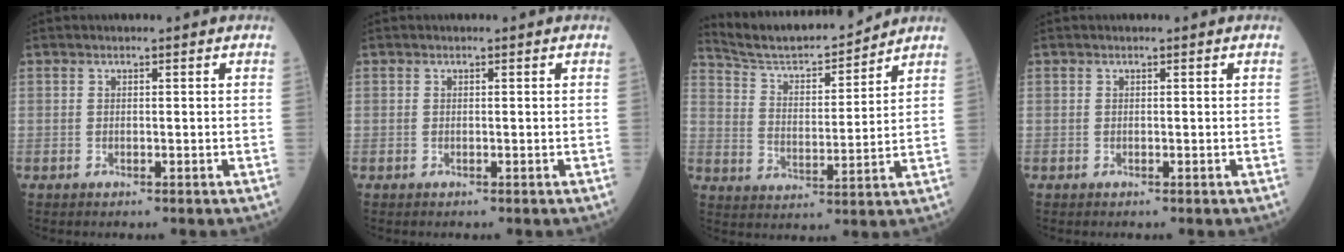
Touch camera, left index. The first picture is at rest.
{"total": 0.0}
{"total": 13.0, "force": [12.4, 1.2, 3.5], "torque": [-0.067, 0.004, 0.214]}
{"total": 0.0}